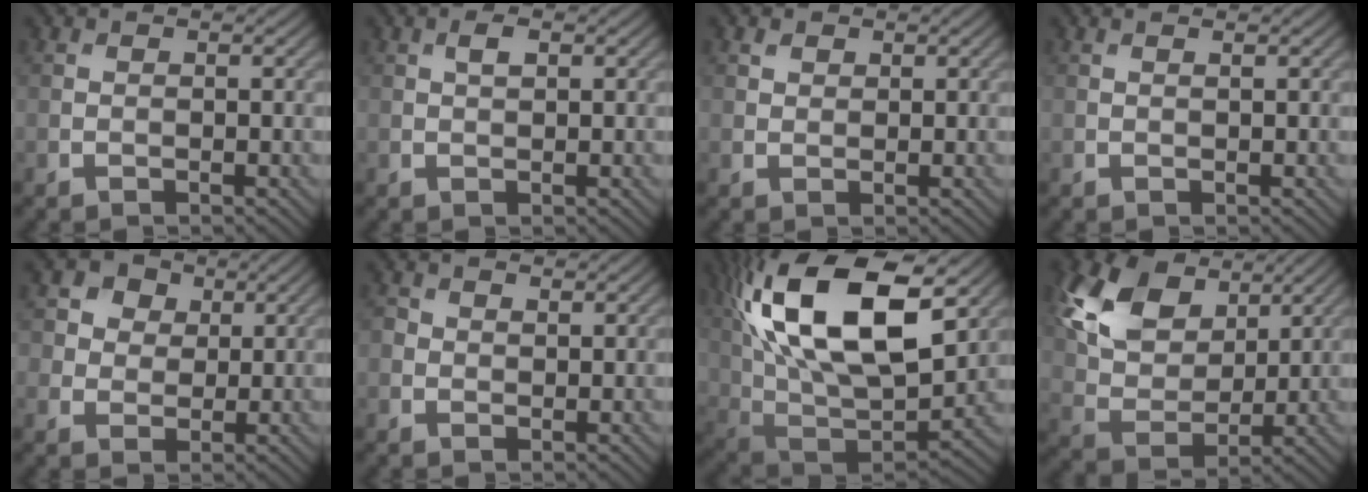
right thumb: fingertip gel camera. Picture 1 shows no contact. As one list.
[{"total": 1.5, "force": [0.7, 0.7, 1.2], "torque": [-0.026, 0.001, 0.012]}, {"total": 1.3, "force": [0.8, 1.0, 0.4], "torque": [-0.010, -0.001, 0.015]}, {"total": 0.6, "force": [0.5, 0.0, 0.3], "torque": [-0.009, 0.002, 0.007]}, {"total": 5.9, "force": [2.5, 4.9, 2.1], "torque": [-0.079, 0.001, 0.045]}, {"total": 1.4, "force": [0.6, 1.2, 0.7], "torque": [-0.017, 0.001, 0.010]}, {"total": 21.0, "force": [8.7, 10.1, 16.2], "torque": [-0.342, 0.035, 0.149]}, {"total": 12.1, "force": [6.0, 7.5, 7.3], "torque": [-0.186, 0.015, 0.113]}]